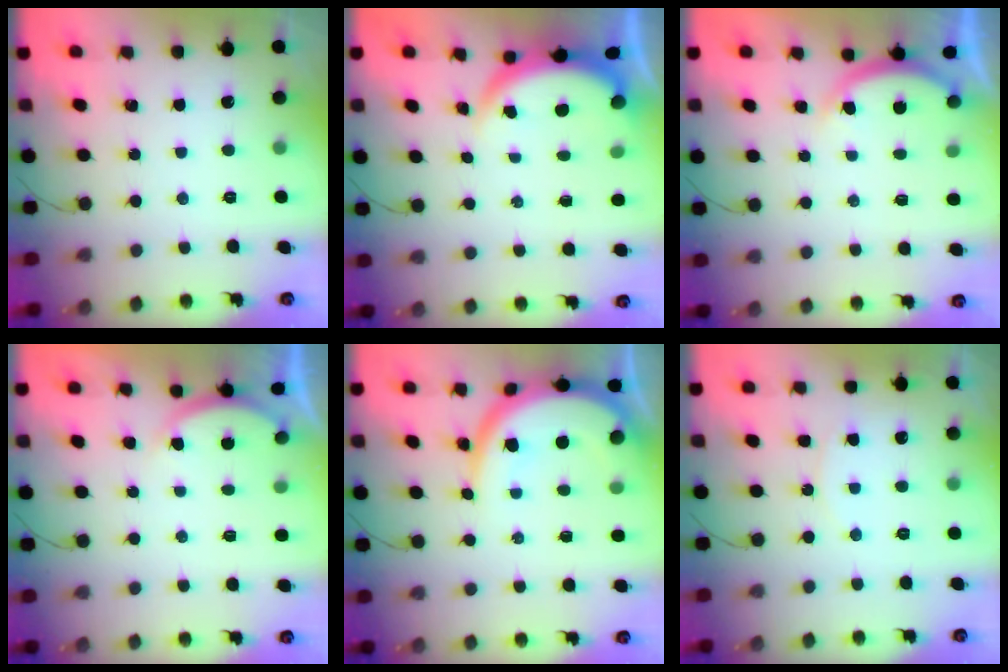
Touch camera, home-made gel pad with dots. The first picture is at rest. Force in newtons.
{"total": 4.0, "press": 4.0, "slide": 0.2}
{"total": 5.1, "press": 5.1, "slide": 0.7}
{"total": 2.6, "press": 2.5, "slide": 0.7}
{"total": 11.9, "press": 11.9, "slide": 1.0}
{"total": 4.8, "press": 4.7, "slide": 0.7}